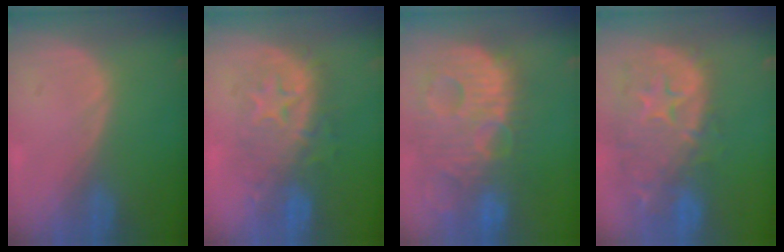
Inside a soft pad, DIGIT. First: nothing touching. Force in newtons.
{"total": 8.3, "press": 8.3, "slide": 0.8}
{"total": 14.3, "press": 12.3, "slide": 7.2}
{"total": 14.1, "press": 11.4, "slide": 8.3}